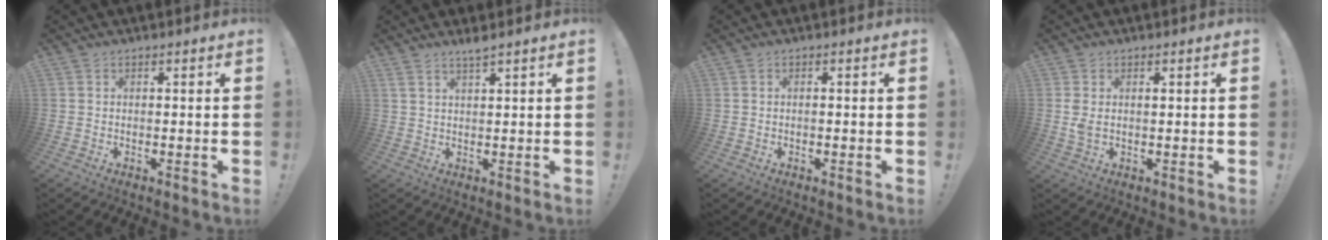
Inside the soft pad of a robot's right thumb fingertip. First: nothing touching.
{"total": 2.8, "force": [2.2, -0.5, 1.6], "torque": [-0.043, -0.008, 0.040]}
{"total": 0.8, "force": [-0.4, -0.2, 0.6], "torque": [-0.017, 0.001, -0.007]}
{"total": 2.4, "force": [0.7, 1.3, 1.9], "torque": [-0.038, 0.002, 0.012]}